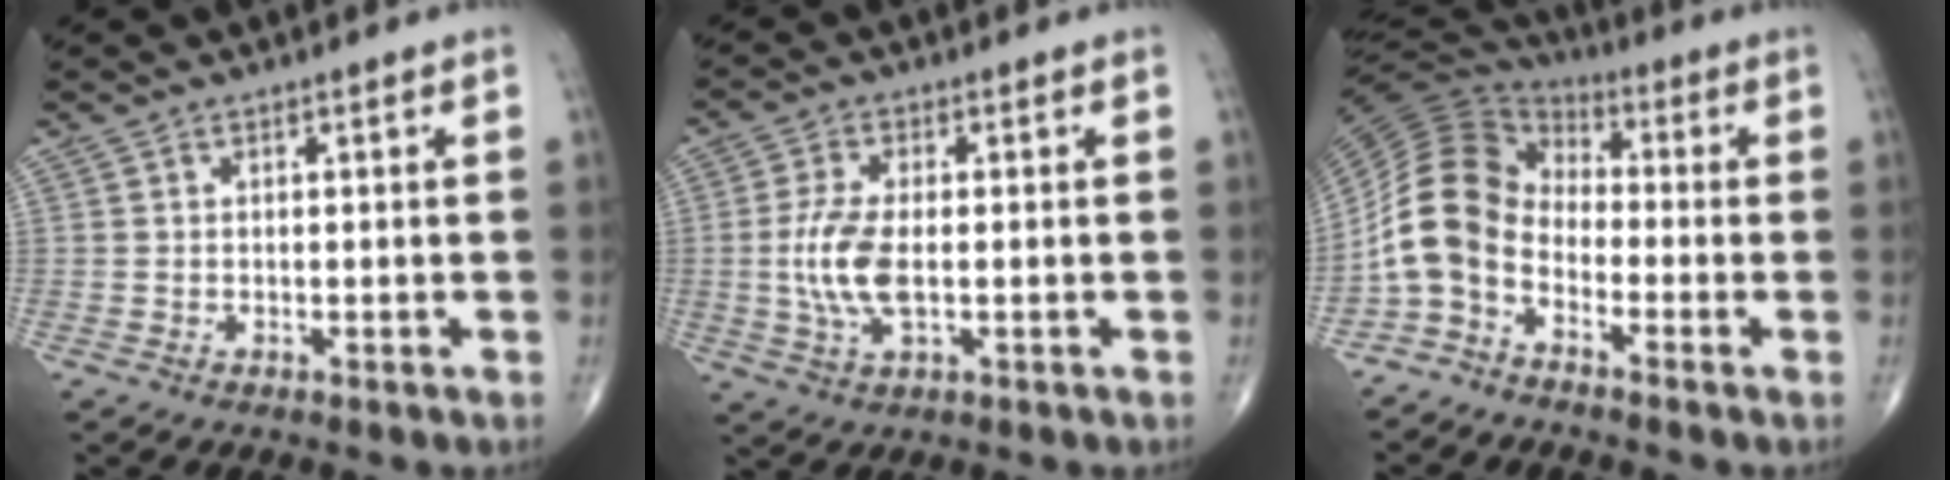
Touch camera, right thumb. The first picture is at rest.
{"total": 8.3, "force": [-0.6, 3.6, 7.4], "torque": [-0.166, -0.003, -0.011]}
{"total": 10.5, "force": [-3.6, 7.0, 6.9], "torque": [-0.134, 0.061, -0.091]}